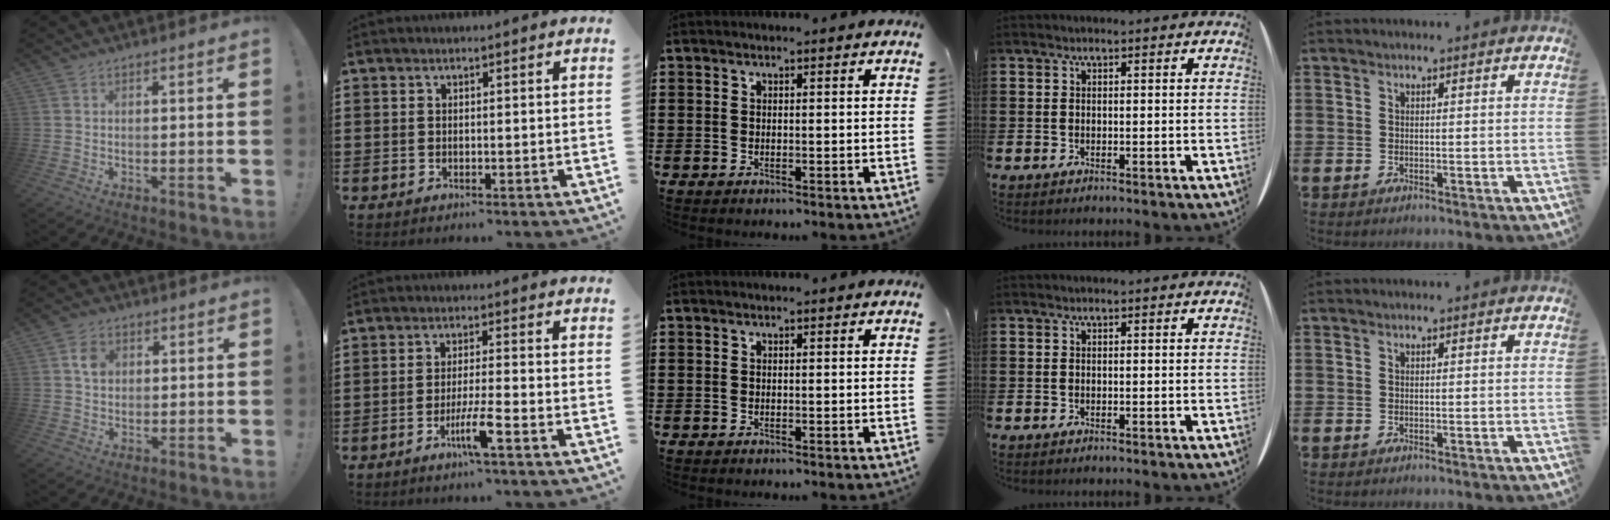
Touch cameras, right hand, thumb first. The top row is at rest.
{"thumb": {"total": 4.5, "force": [1.1, 3.6, 2.6], "torque": [-0.027, -0.001, 0.016]}, "index": {"total": 4.9, "force": [-2.7, -0.1, 4.2], "torque": [-0.082, -0.014, -0.050]}}